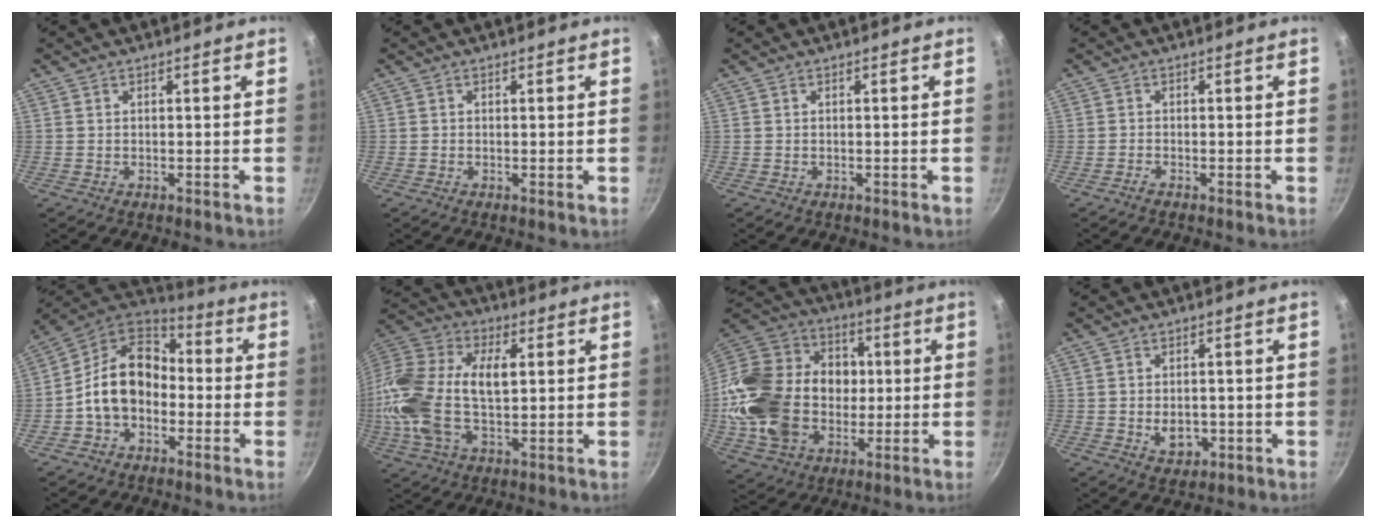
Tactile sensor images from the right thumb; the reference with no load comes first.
{"total": 0.0}
{"total": 0.0}
{"total": 0.8, "force": [-0.8, 0.0, 0.3], "torque": [-0.012, 0.005, -0.020]}
{"total": 14.0, "force": [-2.6, 10.4, 9.1], "torque": [-0.127, 0.049, -0.066]}
{"total": 20.4, "force": [0.9, 11.5, 16.8], "torque": [-0.344, 0.031, 0.003]}
{"total": 26.8, "force": [-1.7, 20.7, 16.9], "torque": [-0.308, 0.044, -0.021]}
{"total": 4.9, "force": [-1.0, 3.6, 3.2], "torque": [-0.033, 0.004, -0.007]}